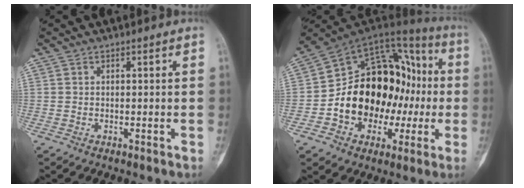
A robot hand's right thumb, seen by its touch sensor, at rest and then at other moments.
{"total": 24.6, "force": [-2.7, 17.2, 17.4], "torque": [-0.219, 0.066, -0.033]}